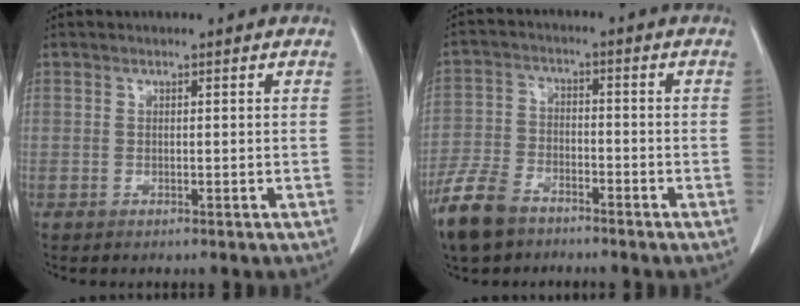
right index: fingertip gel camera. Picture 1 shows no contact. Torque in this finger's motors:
{"motor_torque": [-0.33, -0.45, -1.05, -0.21]}